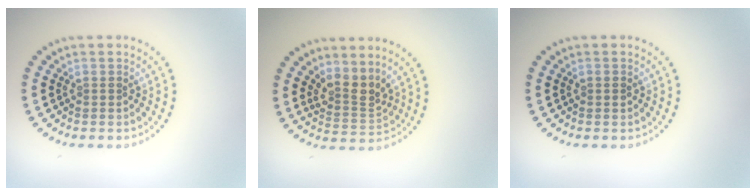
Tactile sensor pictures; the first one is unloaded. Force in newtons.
{"total": 2.8, "press": 2.1, "slide": 1.9}
{"total": 0.7, "press": 0.7, "slide": 0.1}